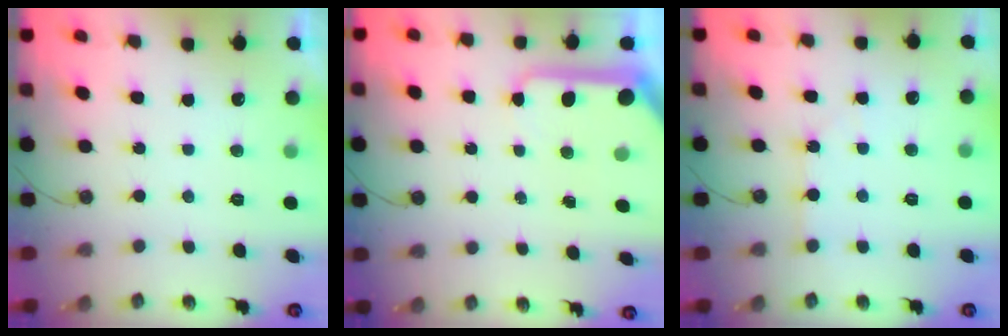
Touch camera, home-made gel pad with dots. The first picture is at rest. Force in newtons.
{"total": 10.4, "press": 10.3, "slide": 1.1}
{"total": 3.2, "press": 3.2, "slide": 0.4}